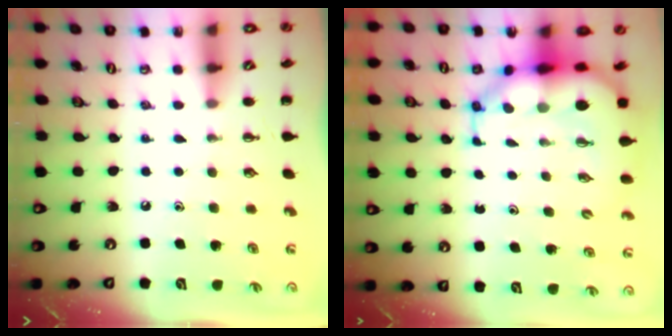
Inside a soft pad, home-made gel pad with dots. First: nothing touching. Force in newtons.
{"total": 9.0, "press": 8.6, "slide": 2.4}